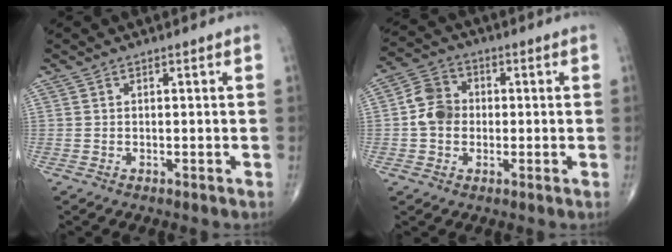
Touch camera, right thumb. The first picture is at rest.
{"total": 7.1, "force": [-0.3, 5.9, 3.9], "torque": [-0.058, 0.018, -0.016]}